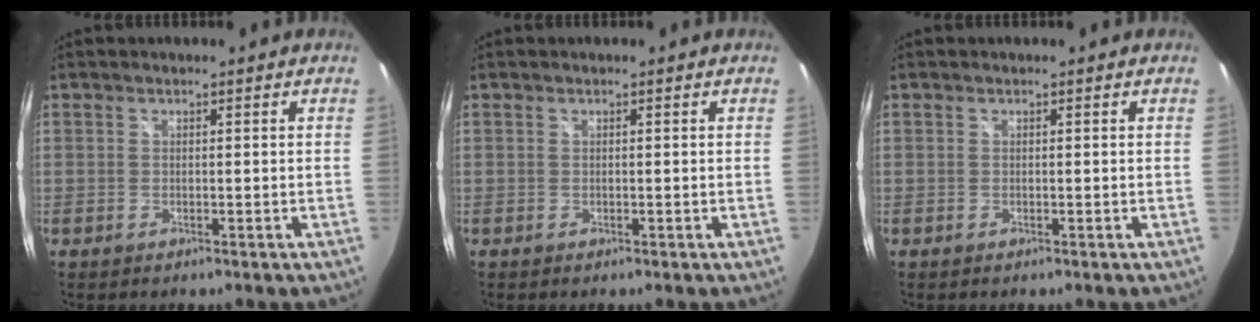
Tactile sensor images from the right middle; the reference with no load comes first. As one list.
[{"total": 0.0}, {"total": 0.0}]